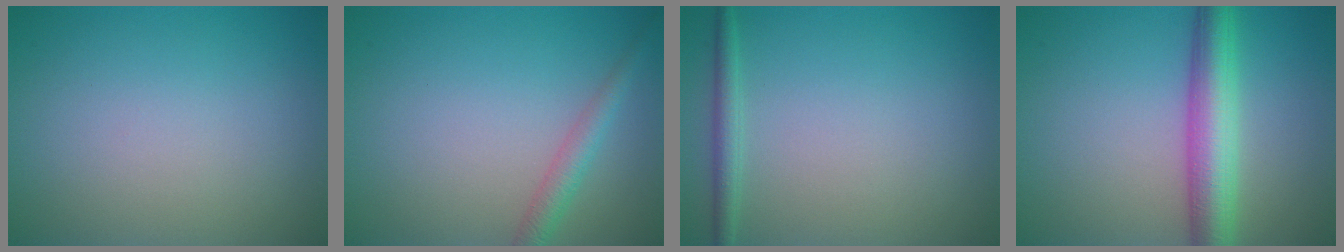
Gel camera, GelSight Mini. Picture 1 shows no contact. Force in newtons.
{"total": 2.1, "press": 2.1, "slide": 0.1}
{"total": 1.6, "press": 1.6, "slide": 0.1}
{"total": 5.8, "press": 5.8, "slide": 0.2}